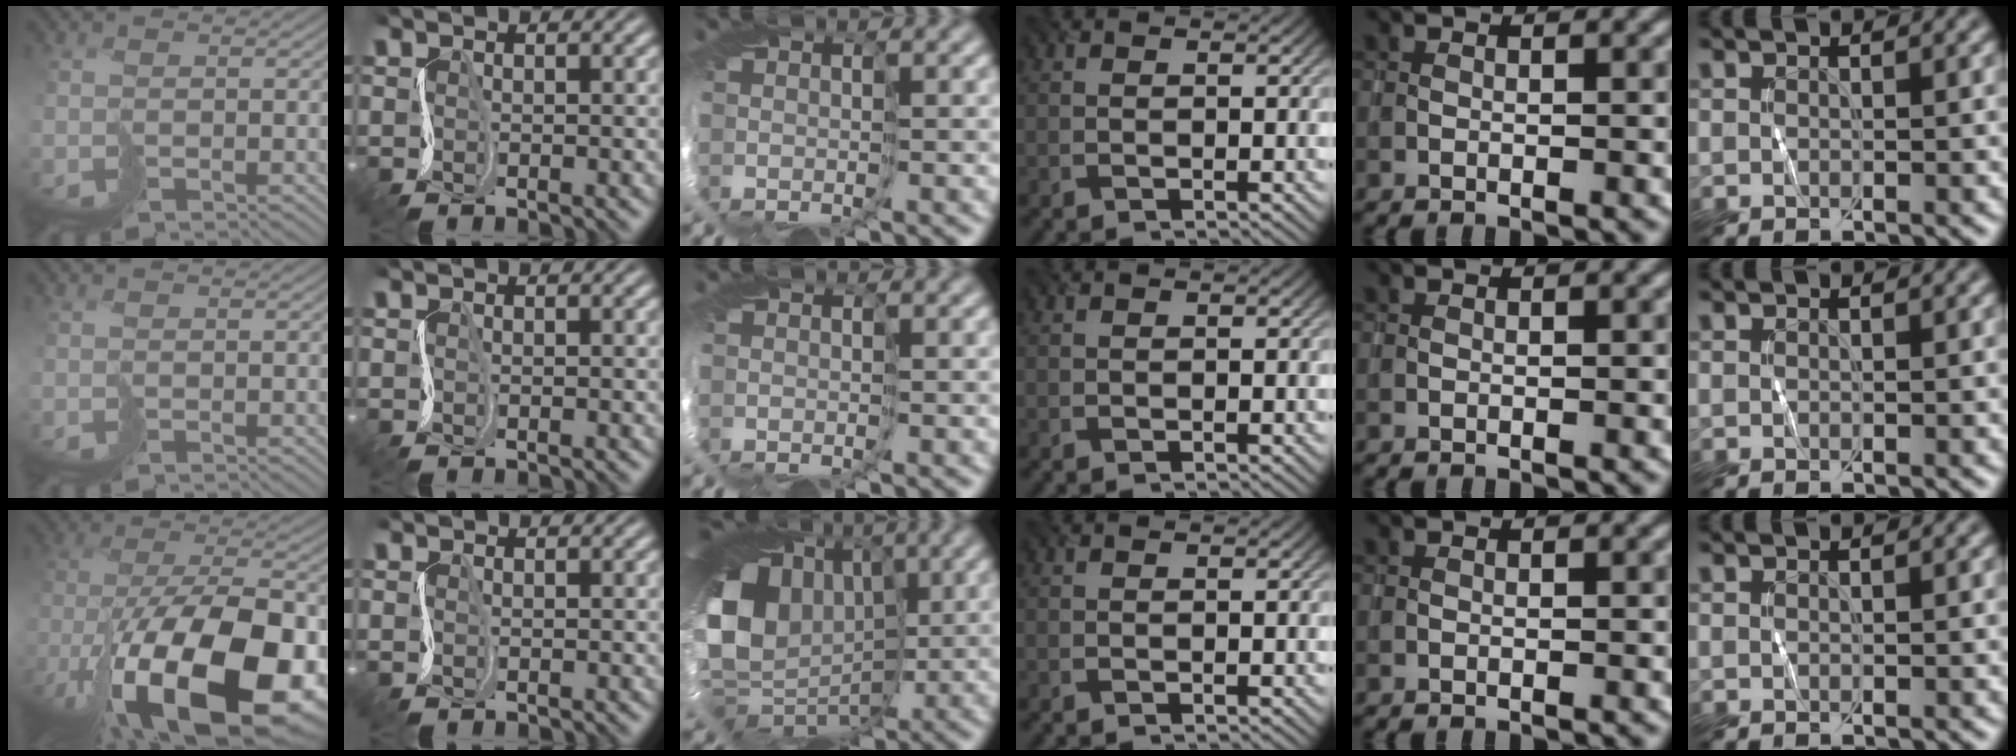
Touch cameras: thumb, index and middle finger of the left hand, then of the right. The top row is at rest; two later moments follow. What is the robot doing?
{"motion": "cut", "object": "wrapping paper"}